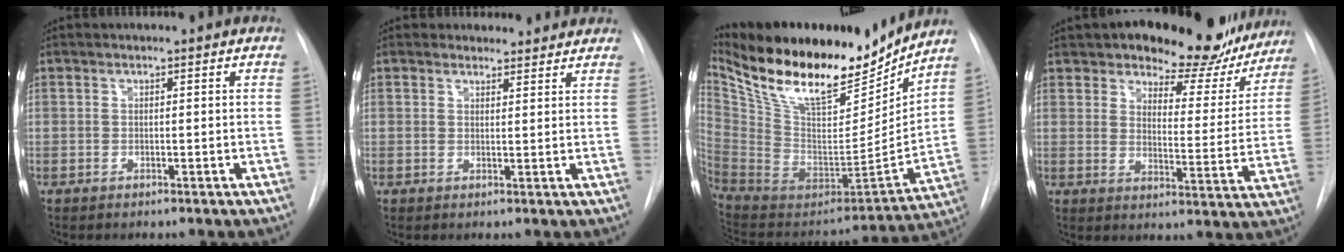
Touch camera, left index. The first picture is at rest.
{"total": 4.1, "force": [3.8, 1.7, -0.1], "torque": [0.010, 0.006, 0.037]}
{"total": 25.7, "force": [20.6, 7.1, 13.6], "torque": [-0.246, -0.013, 0.346]}
{"total": 18.2, "force": [15.3, 7.7, 6.0], "torque": [-0.072, -0.019, 0.186]}